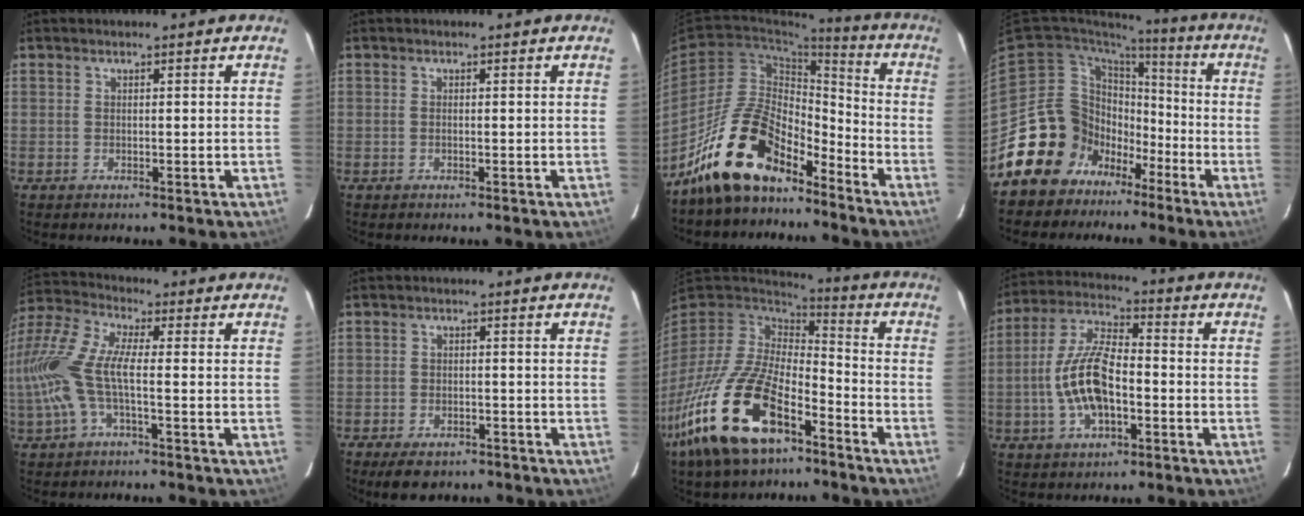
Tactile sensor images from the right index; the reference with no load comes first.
{"total": 0.0}
{"total": 16.0, "force": [-12.4, 6.4, 7.9], "torque": [-0.155, 0.023, -0.222]}
{"total": 15.1, "force": [-7.9, 12.6, 2.5], "torque": [-0.073, 0.053, -0.132]}
{"total": 14.8, "force": [-2.7, 4.9, 13.6], "torque": [-0.283, -0.003, -0.061]}
{"total": 6.6, "force": [-5.0, 3.3, 2.8], "torque": [-0.067, -0.002, -0.071]}
{"total": 22.0, "force": [-12.5, 10.2, 14.9], "torque": [-0.323, -0.035, -0.231]}
{"total": 12.9, "force": [-3.1, 5.7, 11.1], "torque": [-0.235, 0.008, -0.057]}